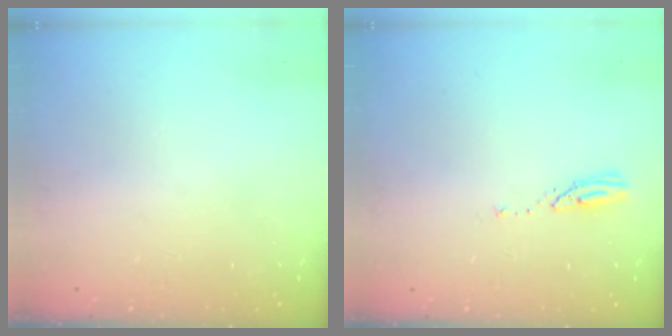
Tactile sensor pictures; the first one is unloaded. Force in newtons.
{"total": 3.0, "press": 2.9, "slide": 0.3}